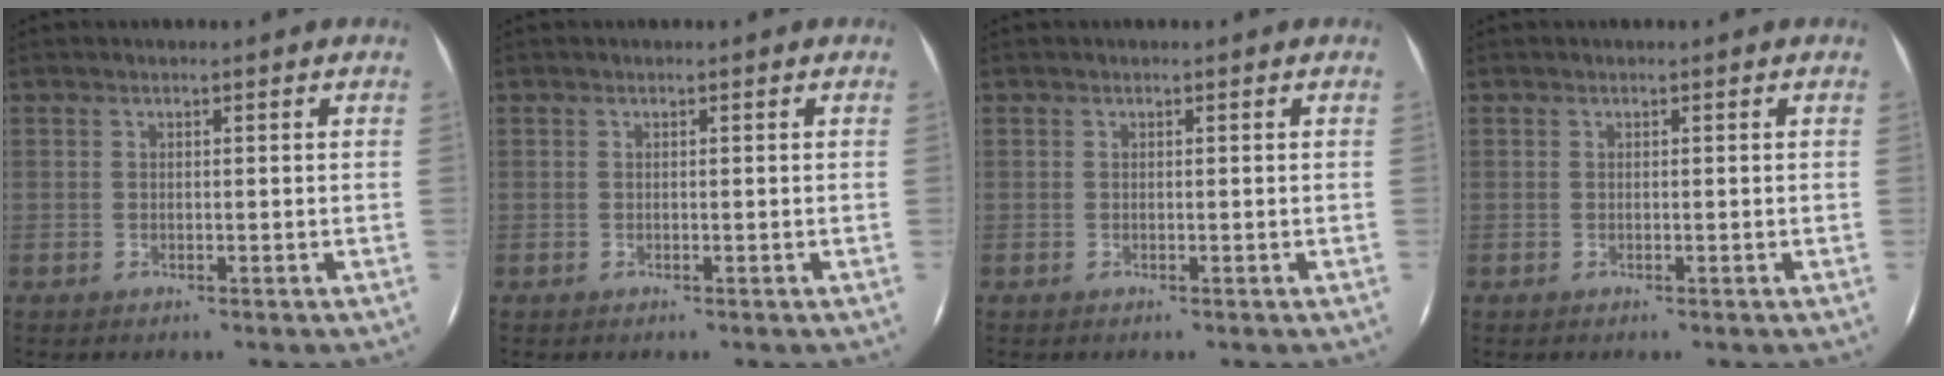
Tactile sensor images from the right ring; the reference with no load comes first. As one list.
[{"total": 0.0}, {"total": 0.0}, {"total": 0.0}]